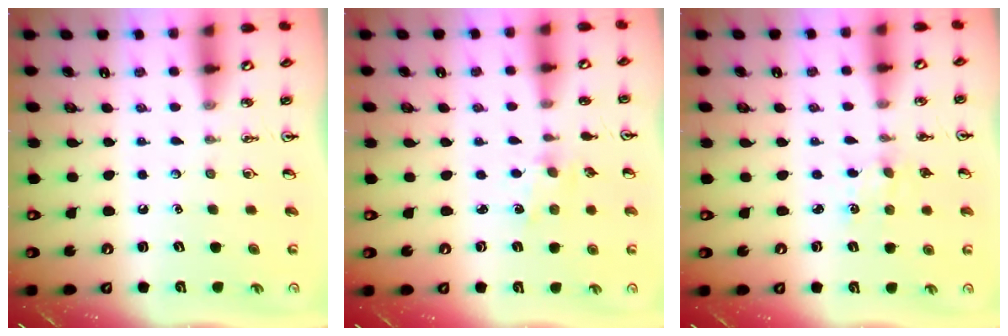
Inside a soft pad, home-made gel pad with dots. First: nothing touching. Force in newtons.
{"total": 1.4, "press": 1.4, "slide": 0.3}
{"total": 2.8, "press": 2.8, "slide": 0.3}